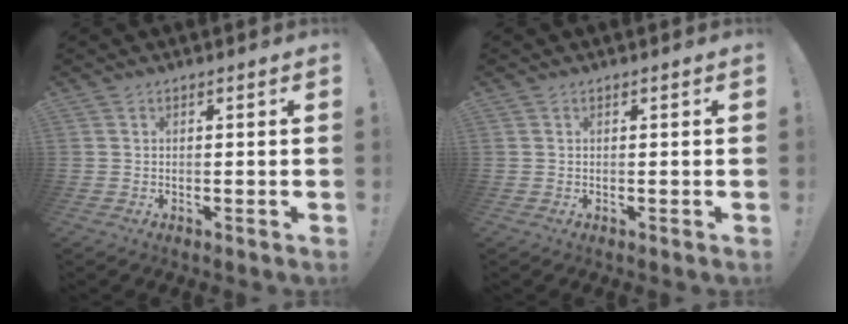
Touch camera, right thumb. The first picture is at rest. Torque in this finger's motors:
{"motor_torque": [-0.04, 0.19, 0.21, 0.20, -0.07]}